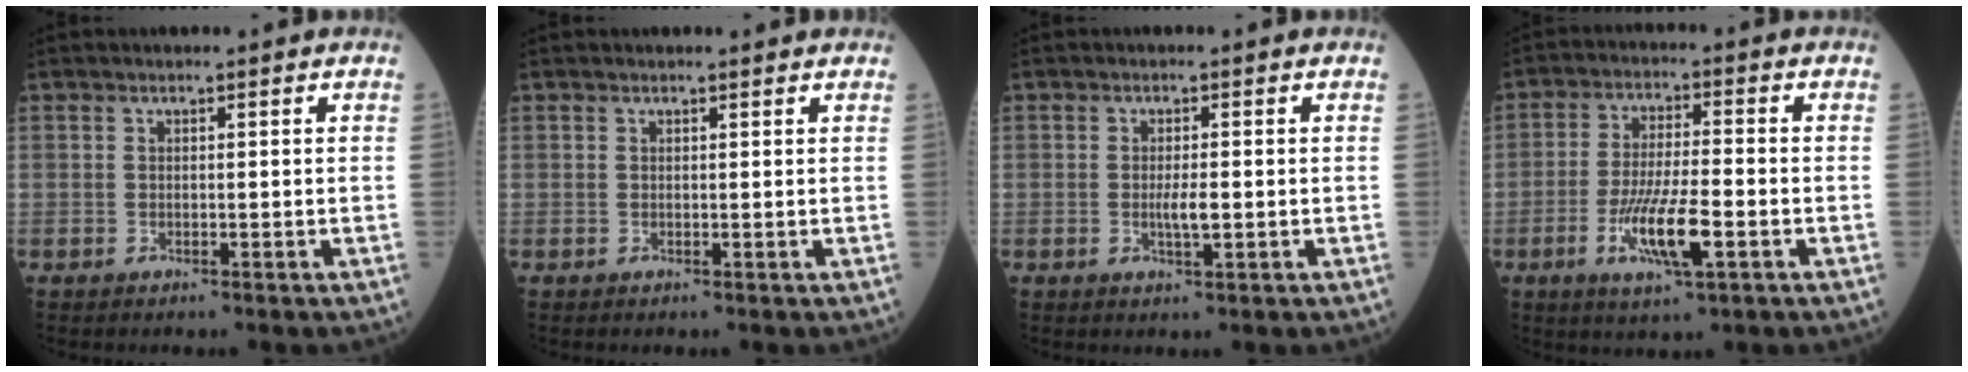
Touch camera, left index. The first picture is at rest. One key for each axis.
{"total": 1.1, "fx": 1.1, "fy": 0.2, "fz": 0.2, "tx": -0.011, "ty": 0.001, "tz": 0.010}
{"total": 2.5, "fx": -0.4, "fy": 0.4, "fz": 2.4, "tx": -0.049, "ty": -0.003, "tz": -0.005}
{"total": 9.1, "fx": -3.4, "fy": 1.4, "fz": 8.3, "tx": -0.166, "ty": -0.012, "tz": -0.060}